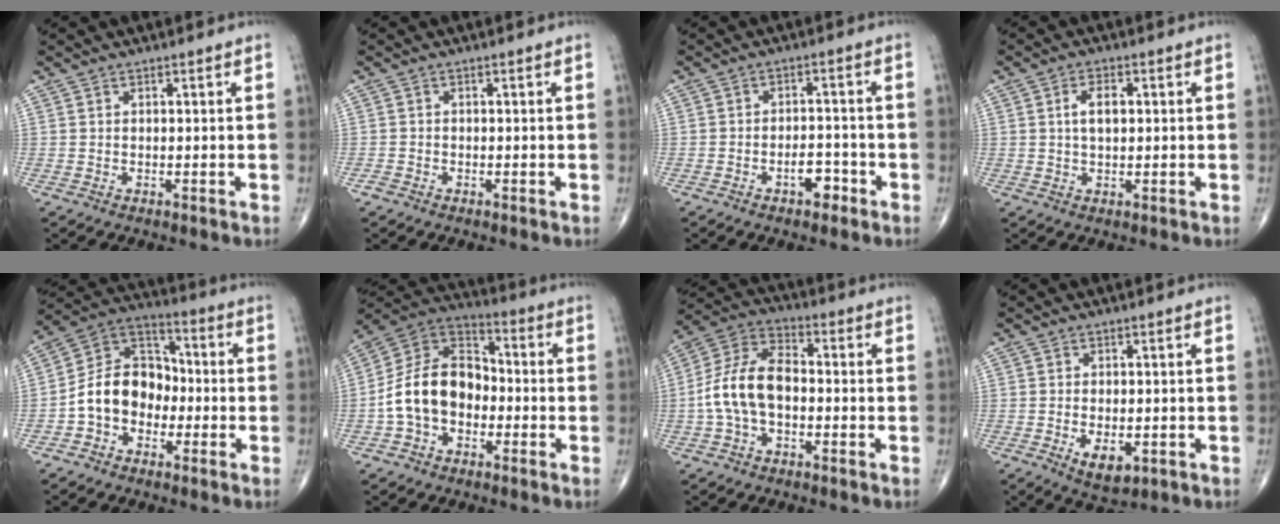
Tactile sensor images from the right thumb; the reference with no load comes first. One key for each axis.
{"total": 1.1, "fx": -0.8, "fy": 0.7, "fz": 0.2, "tx": -0.005, "ty": 0.002, "tz": -0.018}
{"total": 4.2, "fx": -2.4, "fy": 2.2, "fz": 2.7, "tx": -0.027, "ty": 0.022, "tz": -0.037}
{"total": 4.2, "fx": 0.8, "fy": 2.1, "fz": 3.5, "tx": -0.063, "ty": -0.001, "tz": 0.012}
{"total": 12.8, "fx": -2.7, "fy": 9.8, "fz": 7.7, "tx": -0.105, "ty": 0.047, "tz": -0.063}
{"total": 15.1, "fx": -2.9, "fy": 10.8, "fz": 10.2, "tx": -0.165, "ty": 0.046, "tz": -0.063}
{"total": 12.3, "fx": -1.6, "fy": 7.5, "fz": 9.6, "tx": -0.189, "ty": 0.040, "tz": -0.038}
{"total": 5.3, "fx": -1.5, "fy": 2.8, "fz": 4.2, "tx": -0.065, "ty": -0.008, "tz": -0.015}